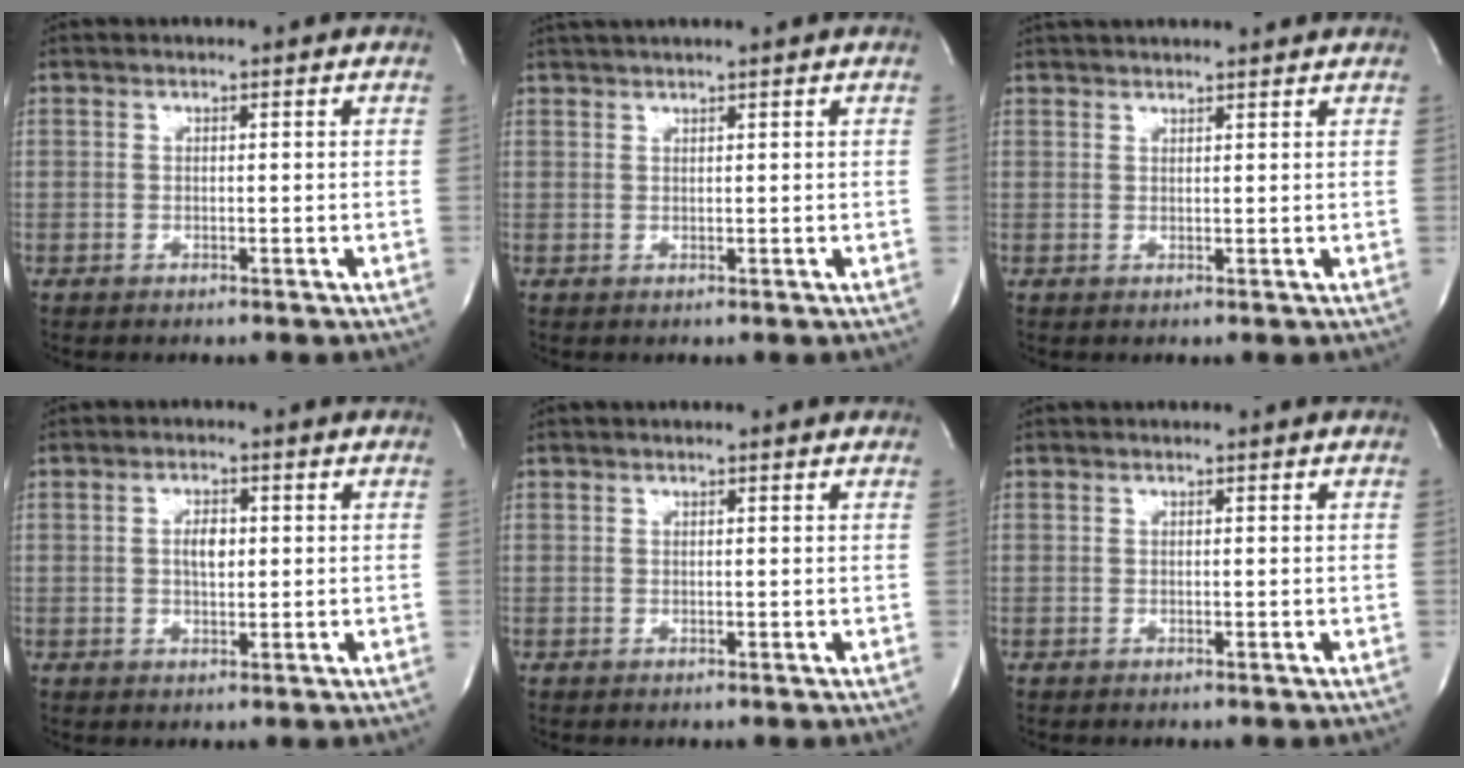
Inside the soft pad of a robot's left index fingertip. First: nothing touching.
{"total": 4.3, "force": [3.8, -0.5, 2.0], "torque": [-0.029, 0.028, 0.060]}
{"total": 8.9, "force": [8.2, 1.2, 3.3], "torque": [-0.050, 0.030, 0.108]}
{"total": 2.9, "force": [0.3, 1.3, 2.6], "torque": [-0.046, 0.003, 0.006]}
{"total": 0.5, "force": [0.4, 0.2, 0.3], "torque": [-0.011, 0.003, 0.003]}
{"total": 0.0}